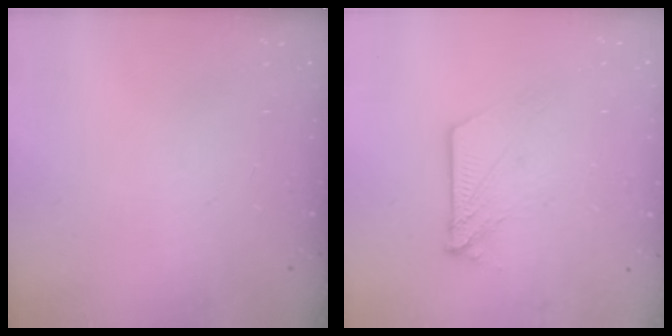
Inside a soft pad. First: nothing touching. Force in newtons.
{"total": 7.4, "press": 7.4, "slide": 0.5}